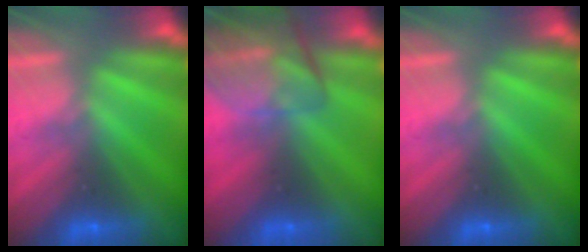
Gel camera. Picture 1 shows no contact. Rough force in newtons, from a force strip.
{"total": 8.7}
{"total": 0.0}